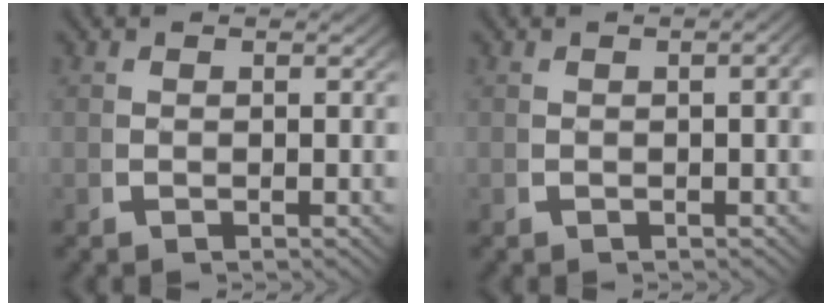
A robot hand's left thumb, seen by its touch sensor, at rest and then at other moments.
{"total": 1.6, "force": [-0.1, 0.5, 1.5], "torque": [-0.017, 0.003, -0.002]}